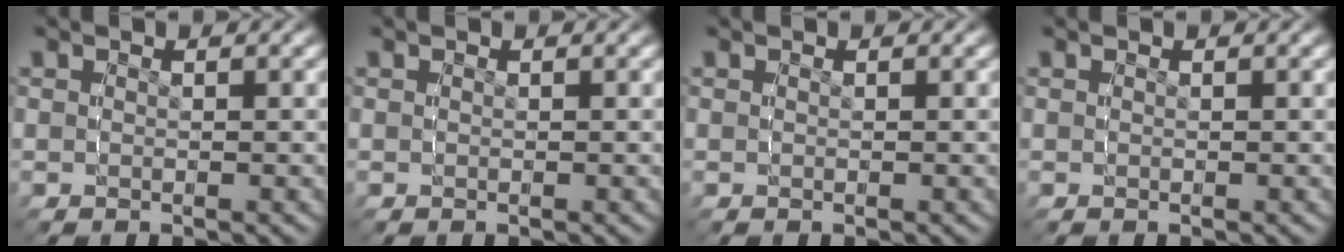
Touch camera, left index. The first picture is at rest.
{"total": 0.0}
{"total": 0.0}
{"total": 0.0}